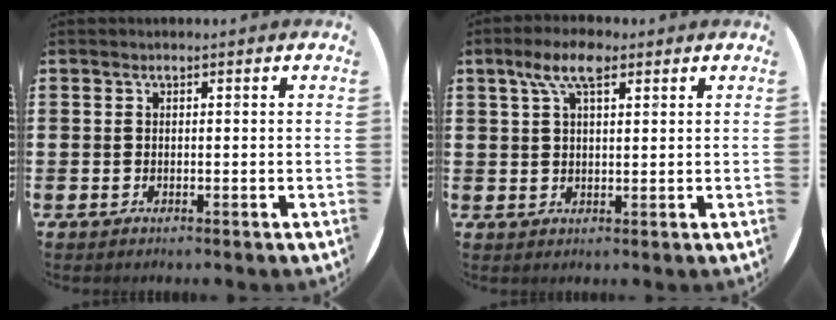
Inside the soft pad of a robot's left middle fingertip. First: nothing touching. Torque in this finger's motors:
{"motor_torque": [0.94, -0.95, 0.18, 0.05]}